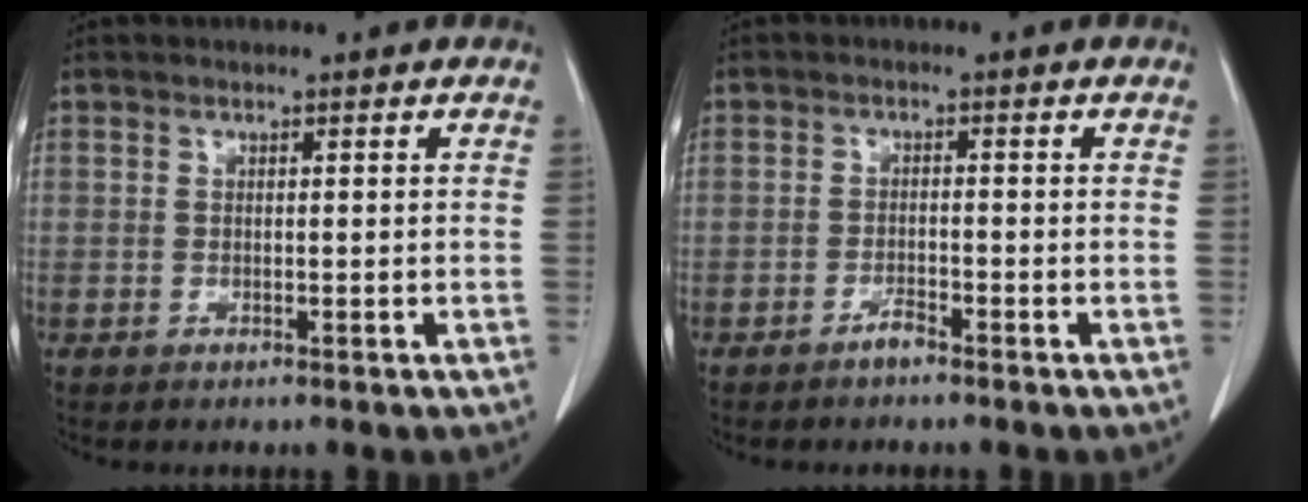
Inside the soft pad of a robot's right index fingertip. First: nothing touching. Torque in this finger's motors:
{"motor_torque": [-0.33, -0.05, -0.21, -0.06]}